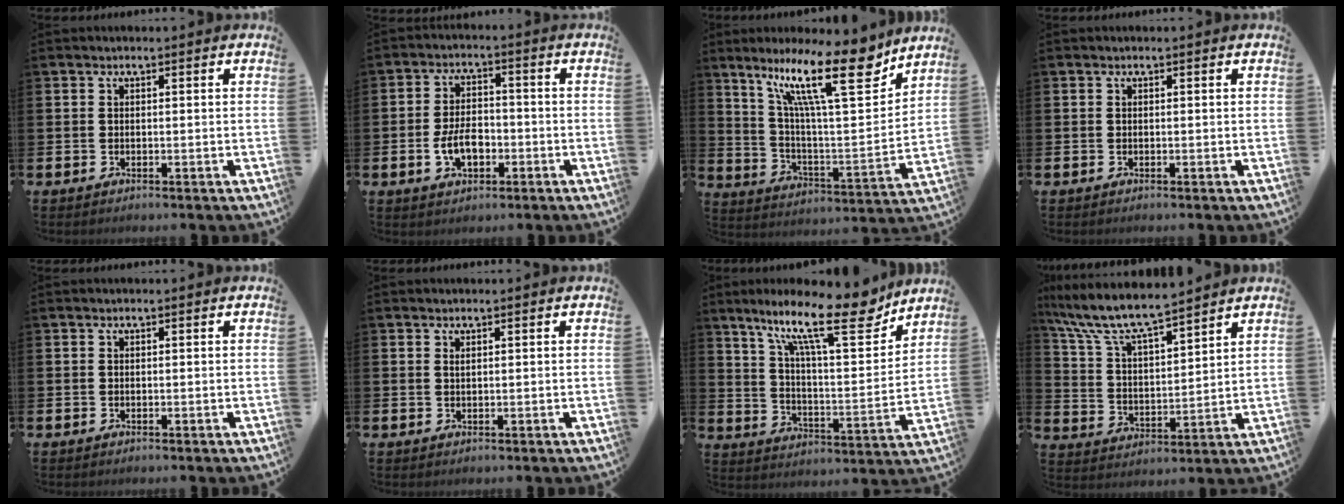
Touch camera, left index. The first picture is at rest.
{"total": 5.1, "force": [-1.5, 3.0, 3.9], "torque": [-0.055, 0.003, -0.029]}
{"total": 17.7, "force": [11.5, 4.4, 12.8], "torque": [-0.243, -0.048, 0.187]}
{"total": 0.0}
{"total": 0.0}
{"total": 0.6, "force": [0.4, 0.0, 0.4], "torque": [-0.008, -0.001, 0.009]}
{"total": 16.5, "force": [11.7, 4.3, 10.9], "torque": [-0.202, -0.054, 0.192]}
{"total": 8.8, "force": [8.1, 1.3, 3.2], "torque": [-0.101, -0.049, 0.143]}